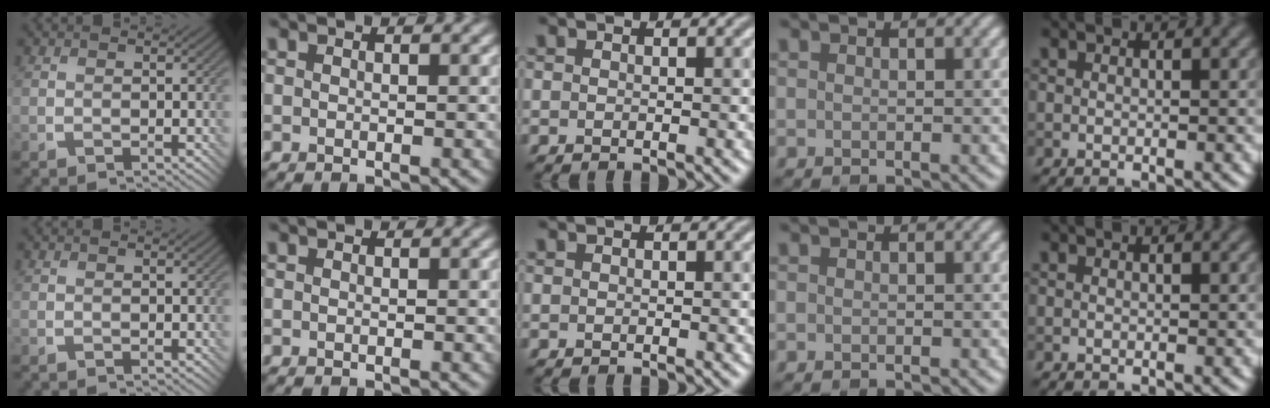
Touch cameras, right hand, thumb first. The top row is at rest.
{}